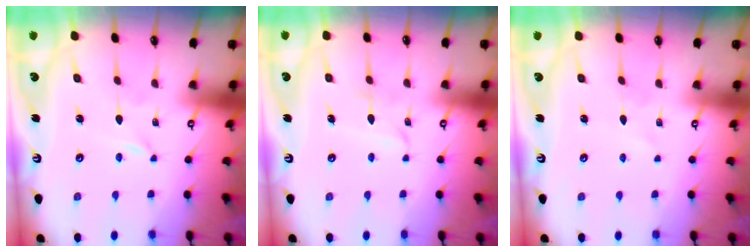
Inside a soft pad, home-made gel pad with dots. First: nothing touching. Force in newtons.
{"total": 4.0, "press": 4.0, "slide": 0.3}
{"total": 1.2, "press": 1.2, "slide": 0.1}